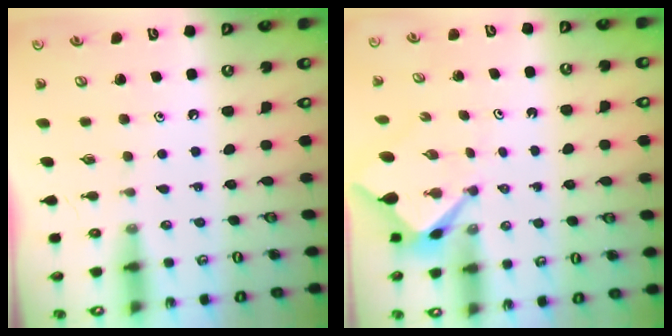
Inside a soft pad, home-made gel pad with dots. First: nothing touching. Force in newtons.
{"total": 2.6, "press": 2.6, "slide": 0.3}